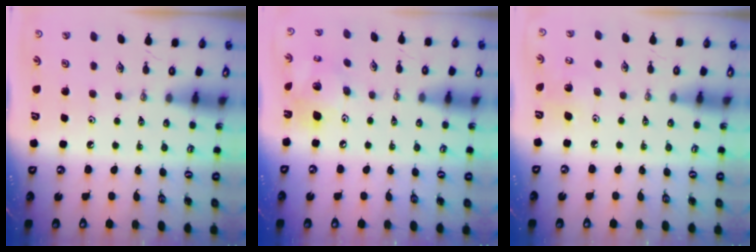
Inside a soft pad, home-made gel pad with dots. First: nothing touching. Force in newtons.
{"total": 15.6, "press": 15.3, "slide": 2.8}
{"total": 5.8, "press": 5.8, "slide": 0.4}